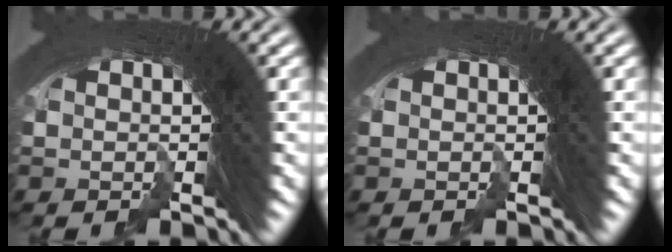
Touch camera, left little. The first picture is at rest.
{"total": 0.0}